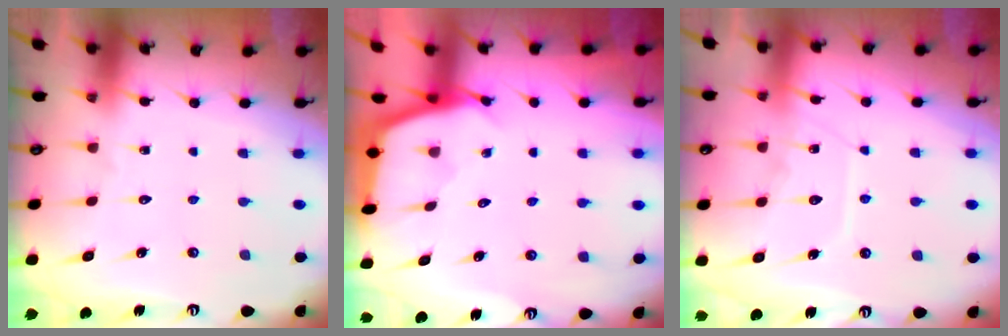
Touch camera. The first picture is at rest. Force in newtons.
{"total": 2.2, "press": 2.2, "slide": 0.2}
{"total": 9.0, "press": 9.0, "slide": 0.9}